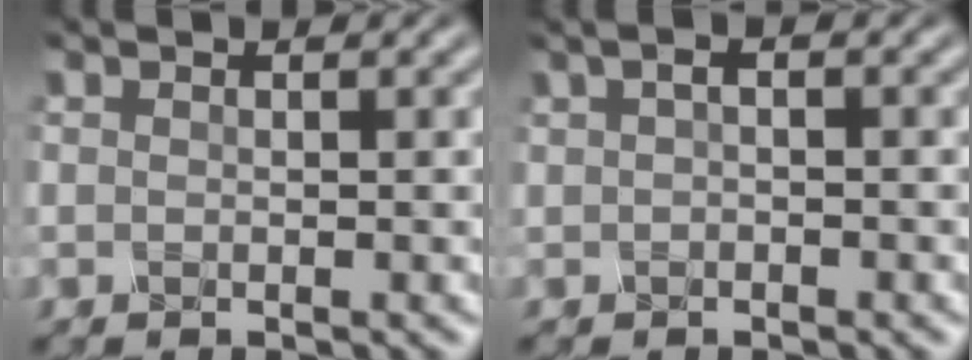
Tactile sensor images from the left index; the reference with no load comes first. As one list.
[{"total": 1.1, "force": [0.0, 0.6, 0.9], "torque": [-0.020, 0.008, 0.001]}]